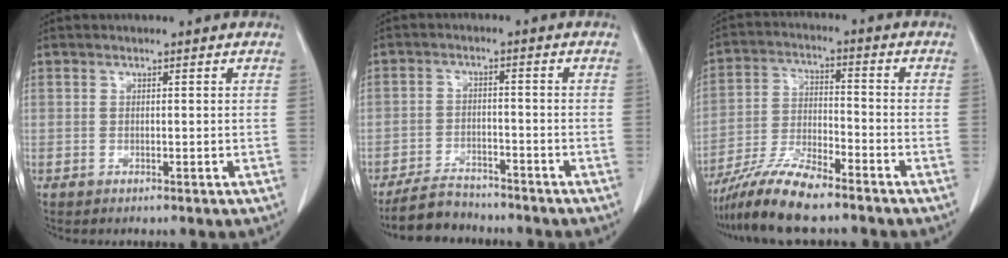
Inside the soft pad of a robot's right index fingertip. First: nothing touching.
{"total": 5.9, "force": [-5.5, 2.1, 0.9], "torque": [-0.019, -0.010, -0.098]}
{"total": 9.4, "force": [-8.0, 1.1, 4.8], "torque": [-0.088, -0.013, -0.153]}